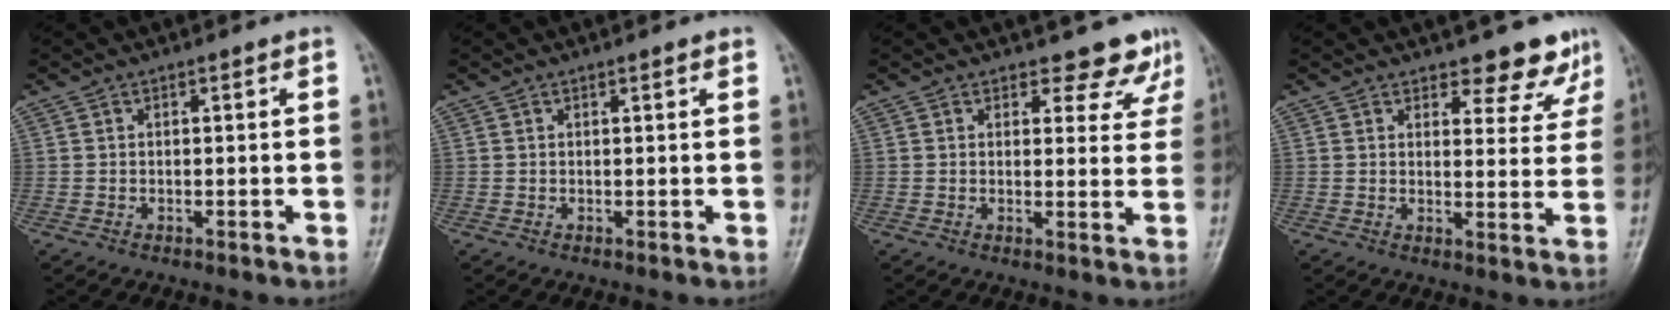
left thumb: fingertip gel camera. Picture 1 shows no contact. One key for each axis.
{"total": 0.8, "fx": 0.6, "fy": 0.1, "fz": 0.6, "tx": -0.007, "ty": 0.000, "tz": 0.006}
{"total": 6.4, "fx": 5.6, "fy": 2.9, "fz": 1.1, "tx": 0.023, "ty": -0.036, "tz": 0.052}
{"total": 7.3, "fx": 6.2, "fy": 3.1, "fz": 2.4, "tx": 0.007, "ty": -0.043, "tz": 0.069}